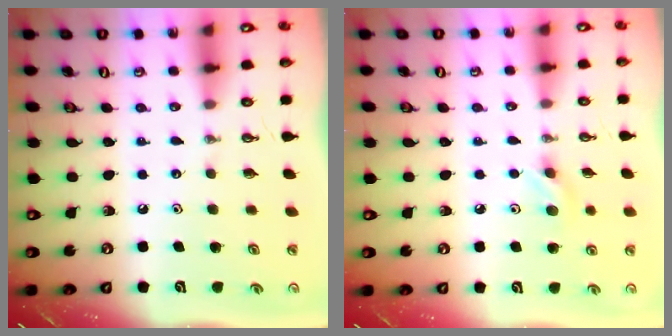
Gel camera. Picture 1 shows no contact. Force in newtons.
{"total": 6.4, "press": 6.0, "slide": 2.2}